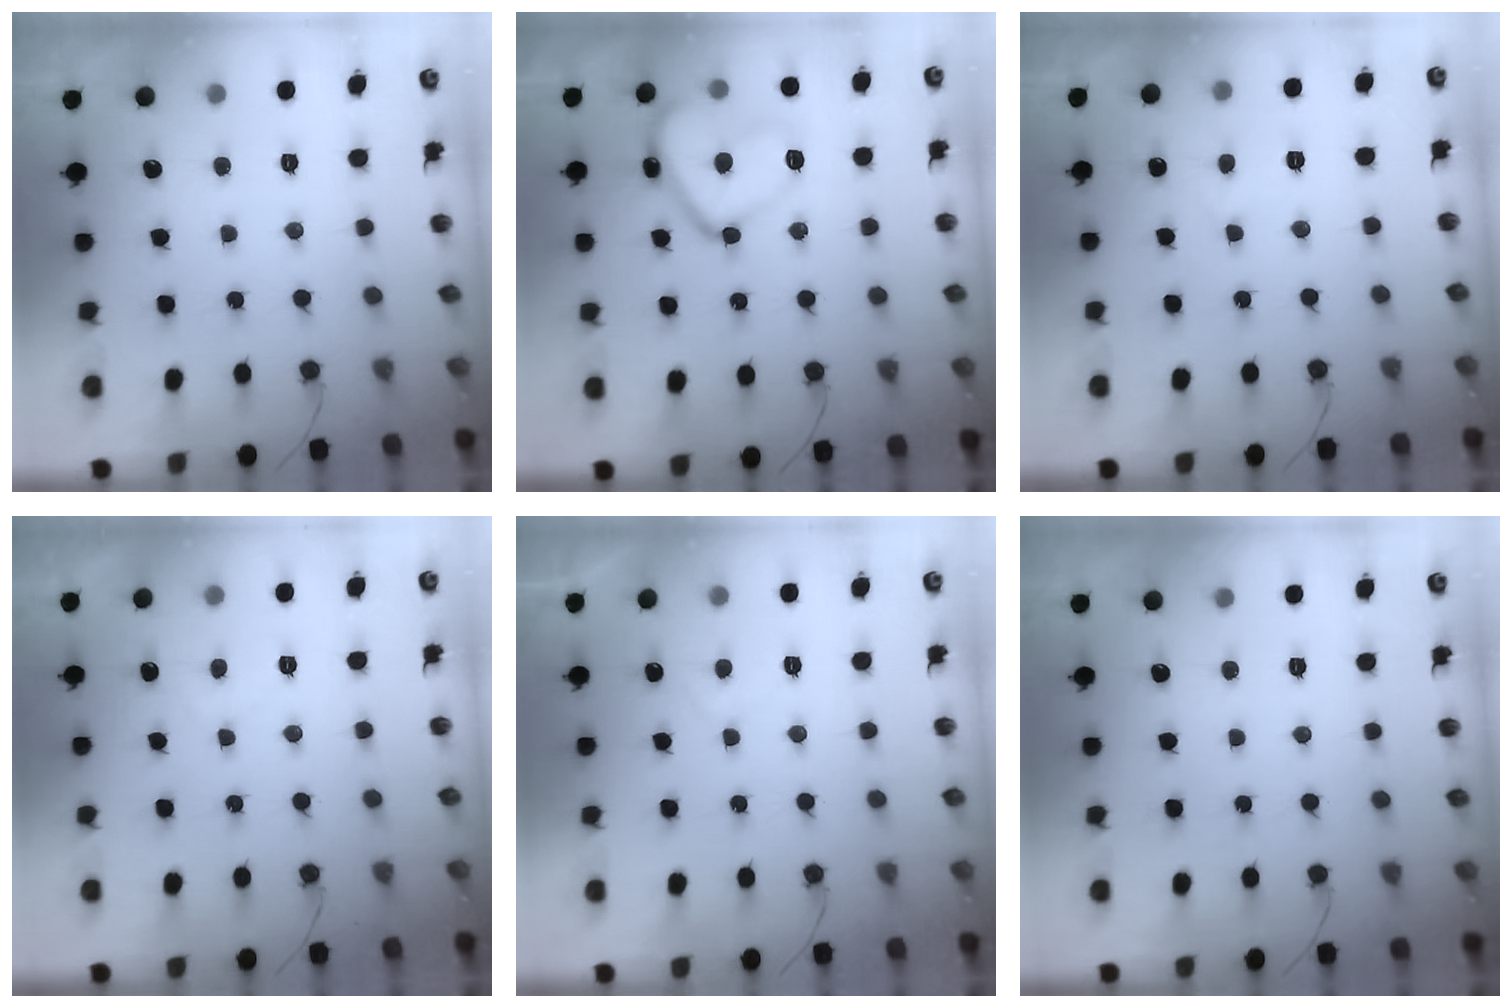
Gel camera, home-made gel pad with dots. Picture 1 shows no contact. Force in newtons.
{"total": 16.1, "press": 16.0, "slide": 1.5}
{"total": 3.9, "press": 3.8, "slide": 0.4}
{"total": 1.7, "press": 1.6, "slide": 0.6}
{"total": 2.1, "press": 2.0, "slide": 0.9}
{"total": 0.0}